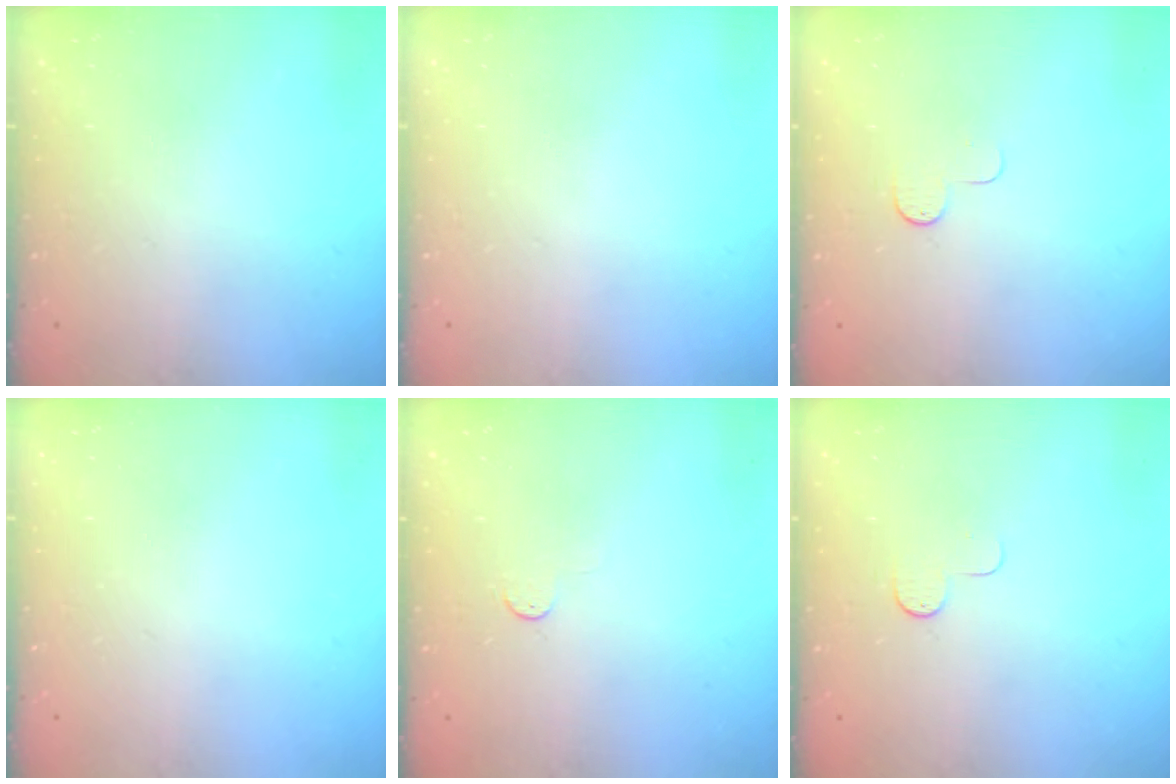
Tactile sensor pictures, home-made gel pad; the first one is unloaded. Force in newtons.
{"total": 0.0}
{"total": 4.0, "press": 4.0, "slide": 0.4}
{"total": 0.0}
{"total": 2.8, "press": 2.8, "slide": 0.4}
{"total": 4.0, "press": 4.0, "slide": 0.4}